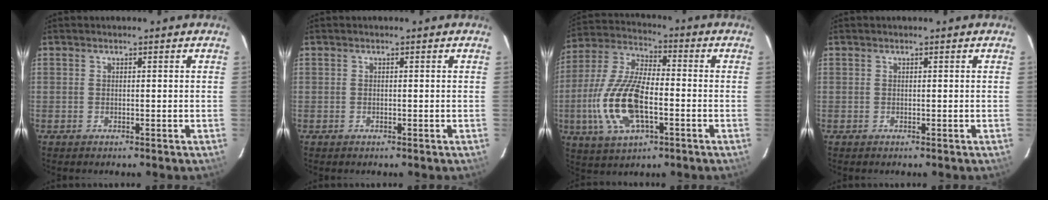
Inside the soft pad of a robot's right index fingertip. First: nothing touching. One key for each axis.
{"total": 0.0}
{"total": 16.5, "fx": -4.3, "fy": 7.0, "fz": 14.4, "tx": -0.315, "ty": -0.003, "tz": -0.081}
{"total": 0.0}